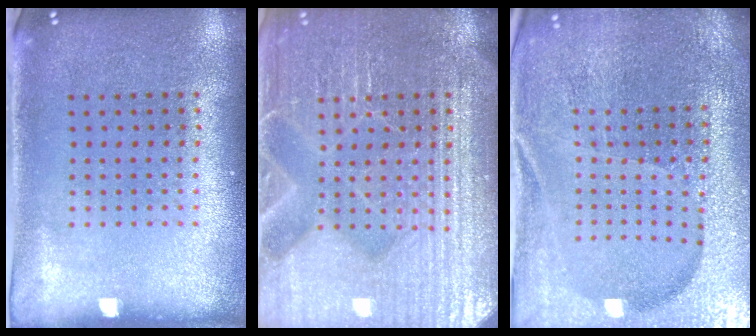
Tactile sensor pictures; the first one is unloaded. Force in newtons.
{"total": 4.9, "press": 4.9, "slide": 0.6}
{"total": 4.6, "press": 4.3, "slide": 1.4}